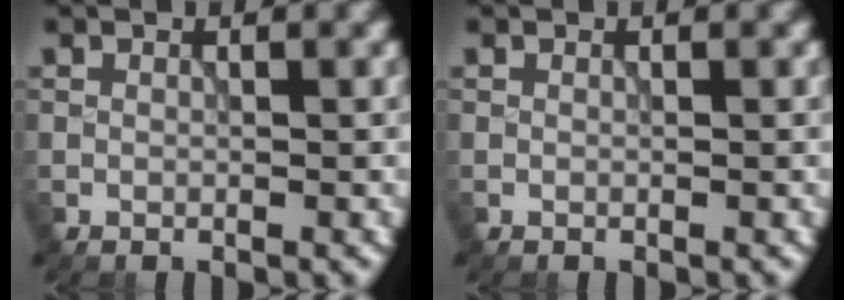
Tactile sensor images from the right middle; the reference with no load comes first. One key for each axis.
{"total": 0.0}